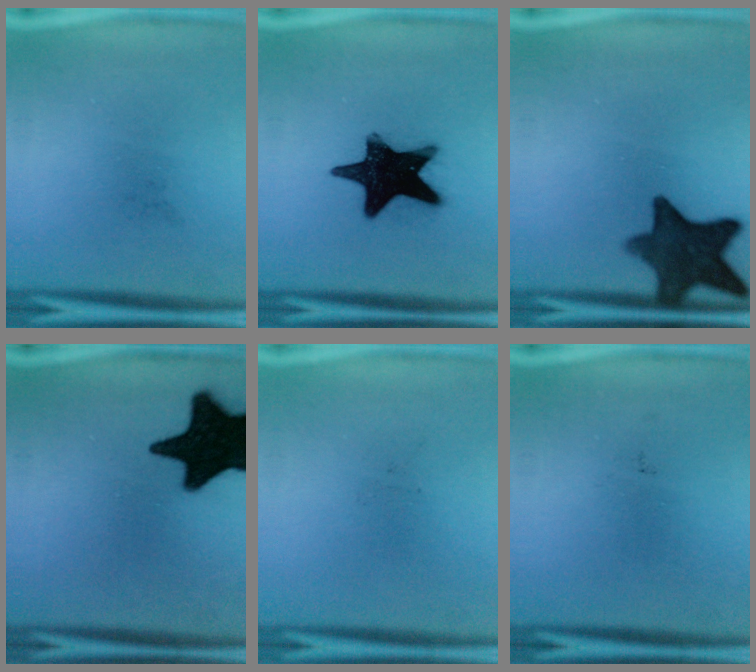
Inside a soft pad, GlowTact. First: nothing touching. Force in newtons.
{"total": 19.9}
{"total": 12.1}
{"total": 19.7}
{"total": 0.0}
{"total": 0.0}